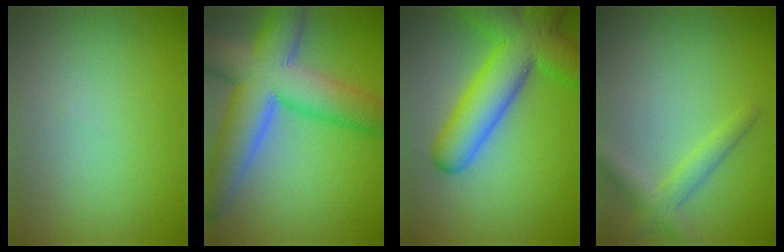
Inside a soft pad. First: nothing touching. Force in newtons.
{"total": 11.9, "press": 11.8, "slide": 0.6}
{"total": 9.1, "press": 9.1, "slide": 0.6}
{"total": 2.5, "press": 2.5, "slide": 0.1}